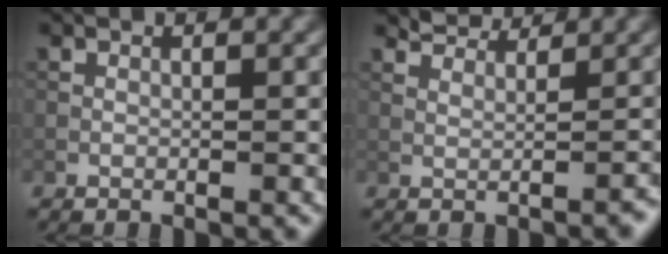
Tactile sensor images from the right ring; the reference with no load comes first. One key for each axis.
{"total": 2.6, "fx": 2.3, "fy": 0.6, "fz": 1.0, "tx": -0.018, "ty": -0.002, "tz": 0.039}